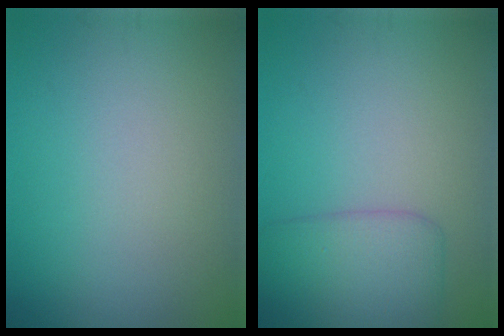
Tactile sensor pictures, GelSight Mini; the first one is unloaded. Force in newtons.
{"total": 4.2, "press": 4.2, "slide": 0.1}